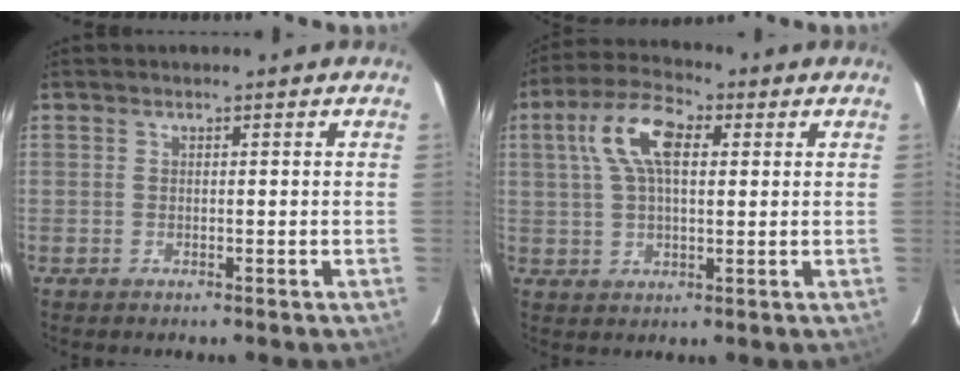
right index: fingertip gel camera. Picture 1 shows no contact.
{"total": 10.4, "force": [3.0, 4.9, 8.6], "torque": [-0.169, 0.027, 0.052]}